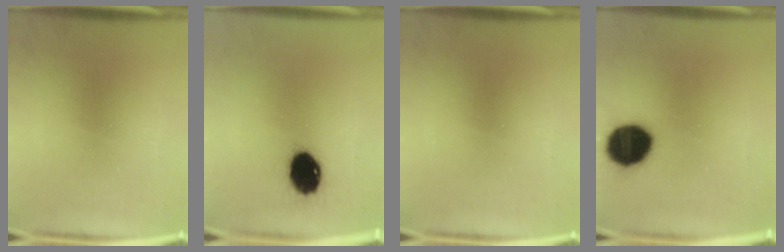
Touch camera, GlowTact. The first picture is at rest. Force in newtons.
{"total": 11.2}
{"total": 0.0}
{"total": 15.0}